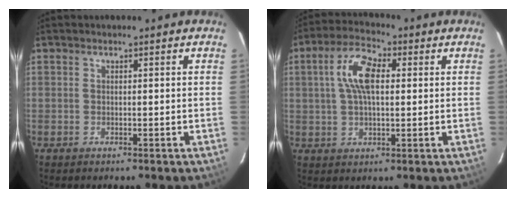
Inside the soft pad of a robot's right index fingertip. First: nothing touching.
{"total": 9.0, "force": [1.8, 4.1, 7.8], "torque": [-0.150, 0.021, 0.033]}